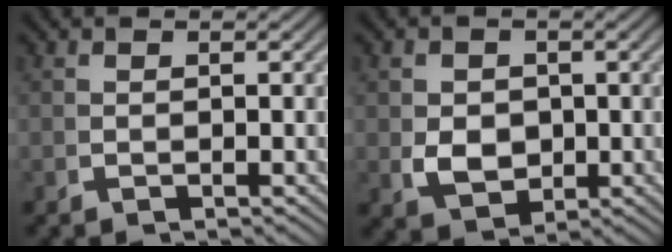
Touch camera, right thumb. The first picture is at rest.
{"total": 5.0, "force": [-0.2, 3.8, 3.2], "torque": [-0.066, -0.025, 0.017]}